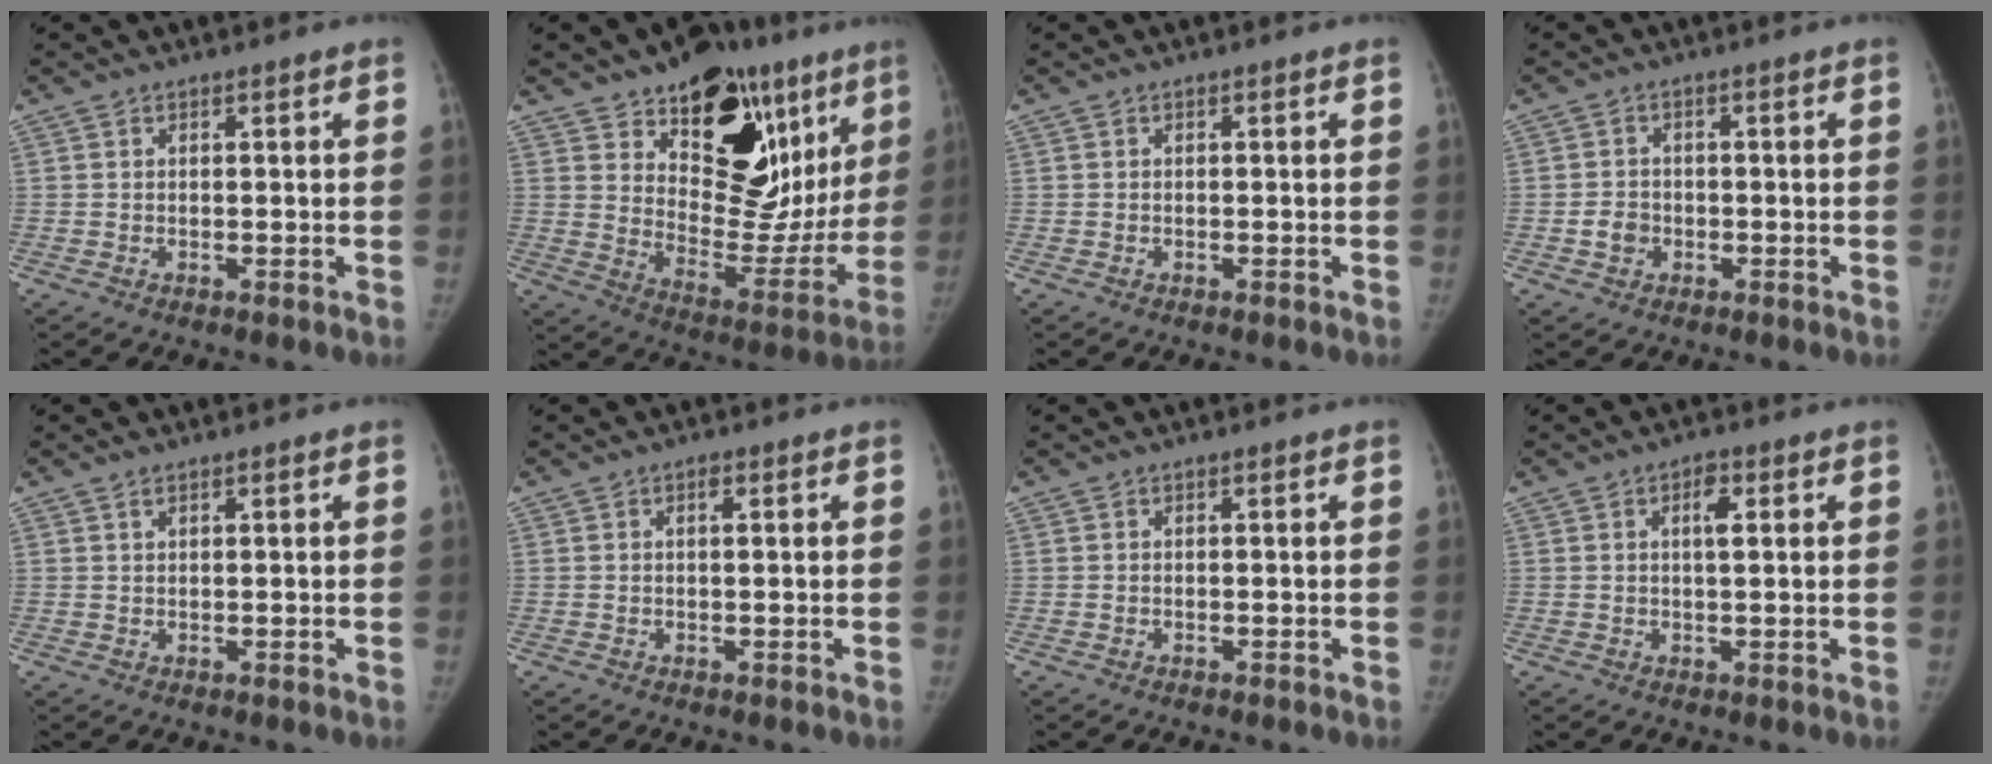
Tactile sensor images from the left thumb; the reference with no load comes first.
{"total": 26.0, "force": [13.7, 14.0, 17.1], "torque": [-0.189, -0.046, 0.208]}
{"total": 0.0}
{"total": 3.1, "force": [-0.9, 2.7, 1.3], "torque": [-0.011, 0.007, -0.018]}
{"total": 1.0, "force": [0.7, 0.6, 0.5], "torque": [-0.005, -0.003, 0.012]}
{"total": 1.2, "force": [0.3, 0.6, 0.9], "torque": [-0.011, 0.002, 0.002]}
{"total": 0.0}
{"total": 3.1, "force": [1.0, 1.4, 2.6], "torque": [-0.036, 0.000, 0.012]}